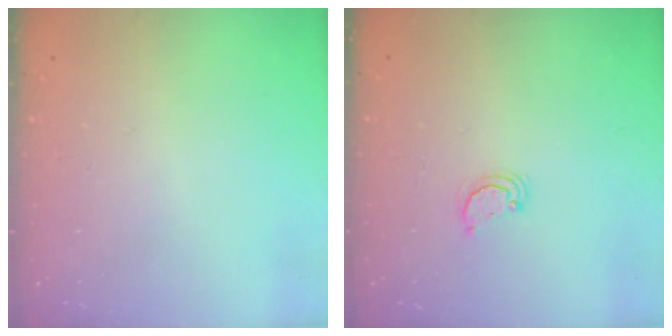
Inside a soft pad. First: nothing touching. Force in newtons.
{"total": 2.5, "press": 2.5, "slide": 0.3}